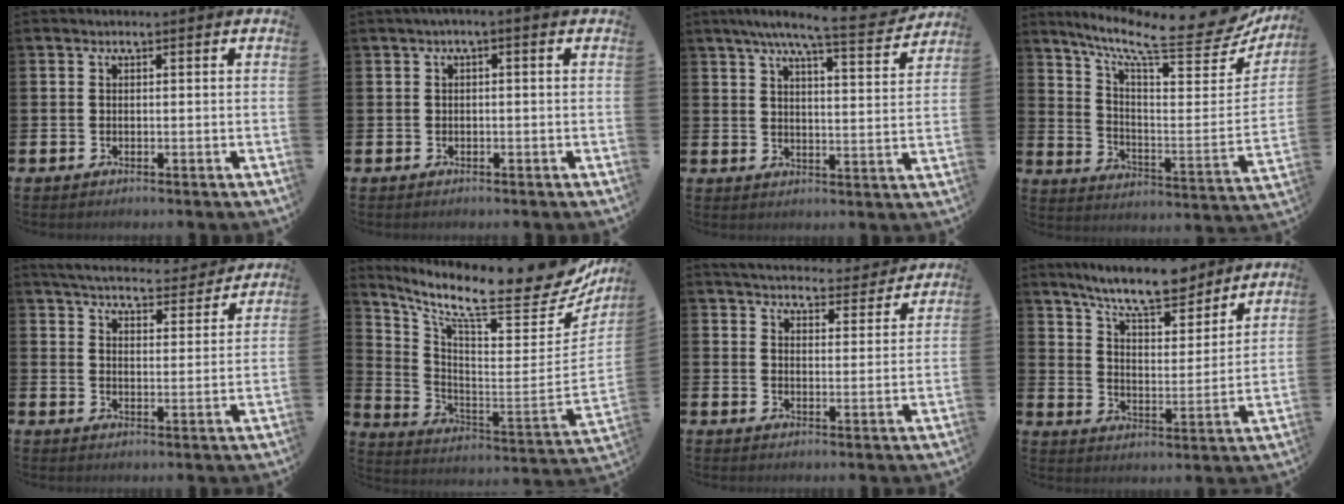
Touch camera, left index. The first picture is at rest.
{"total": 1.1, "force": [-0.2, 0.1, 1.1], "torque": [-0.024, 0.003, -0.004]}
{"total": 8.0, "force": [7.0, 0.6, 3.8], "torque": [-0.077, -0.037, 0.119]}
{"total": 10.6, "force": [8.2, 2.5, 6.2], "torque": [-0.118, -0.073, 0.125]}
{"total": 5.3, "force": [5.1, 0.9, 0.9], "torque": [-0.037, -0.037, 0.087]}
{"total": 15.4, "force": [11.8, 3.5, 9.1], "torque": [-0.151, -0.105, 0.187]}
{"total": 4.9, "force": [4.7, 0.9, 0.5], "torque": [-0.019, -0.039, 0.080]}
{"total": 9.4, "force": [8.7, 1.4, 3.3], "torque": [-0.083, -0.051, 0.155]}